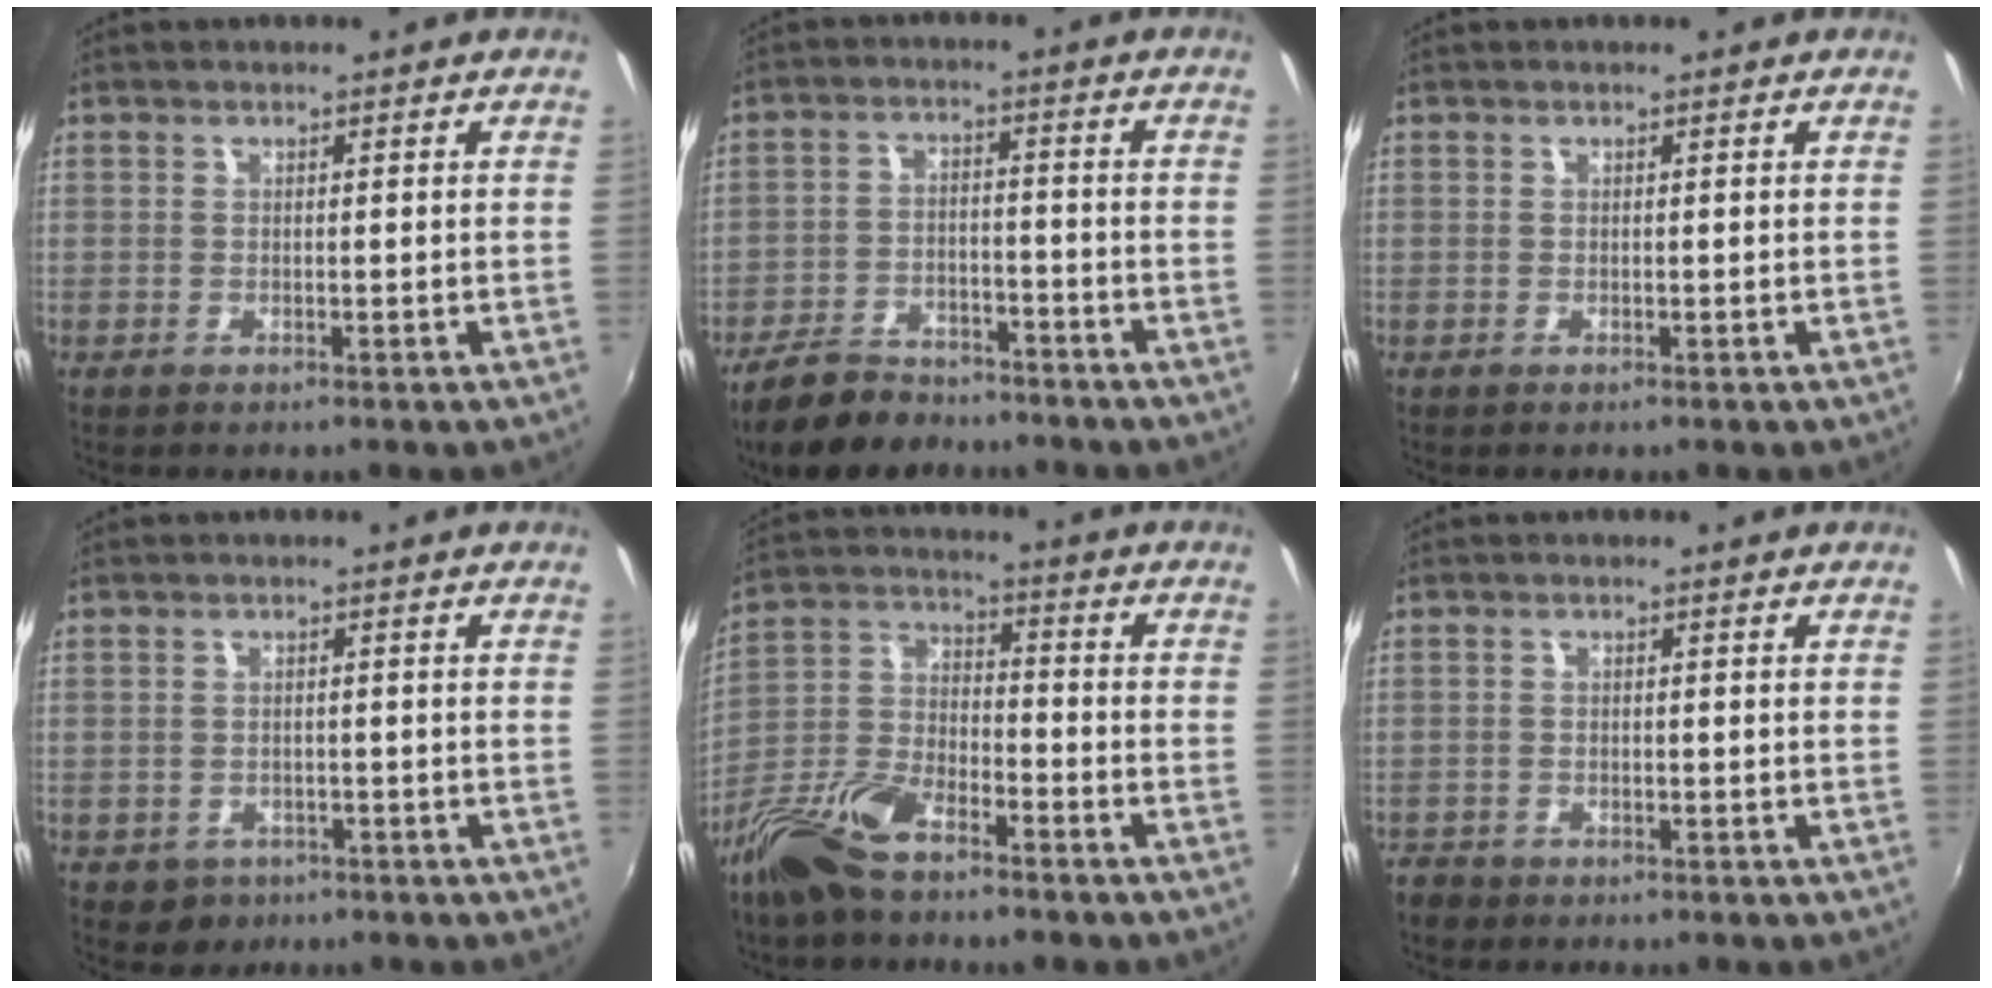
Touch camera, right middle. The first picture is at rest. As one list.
[{"total": 11.0, "force": [-9.1, 4.5, 4.3], "torque": [-0.112, -0.005, -0.147]}, {"total": 0.0}, {"total": 3.9, "force": [-1.8, 3.3, 0.9], "torque": [-0.030, -0.003, -0.020]}, {"total": 14.1, "force": [-9.5, 6.1, 8.4], "torque": [-0.191, -0.009, -0.187]}, {"total": 3.0, "force": [-2.4, 1.8, 0.6], "torque": [-0.023, -0.005, -0.047]}]